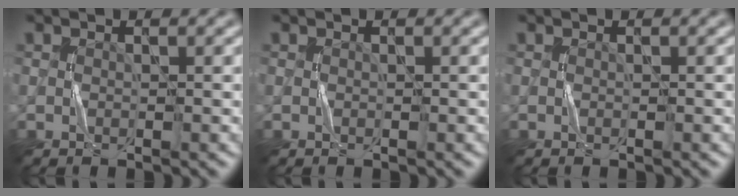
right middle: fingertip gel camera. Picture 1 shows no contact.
{"total": 0.0}
{"total": 0.0}